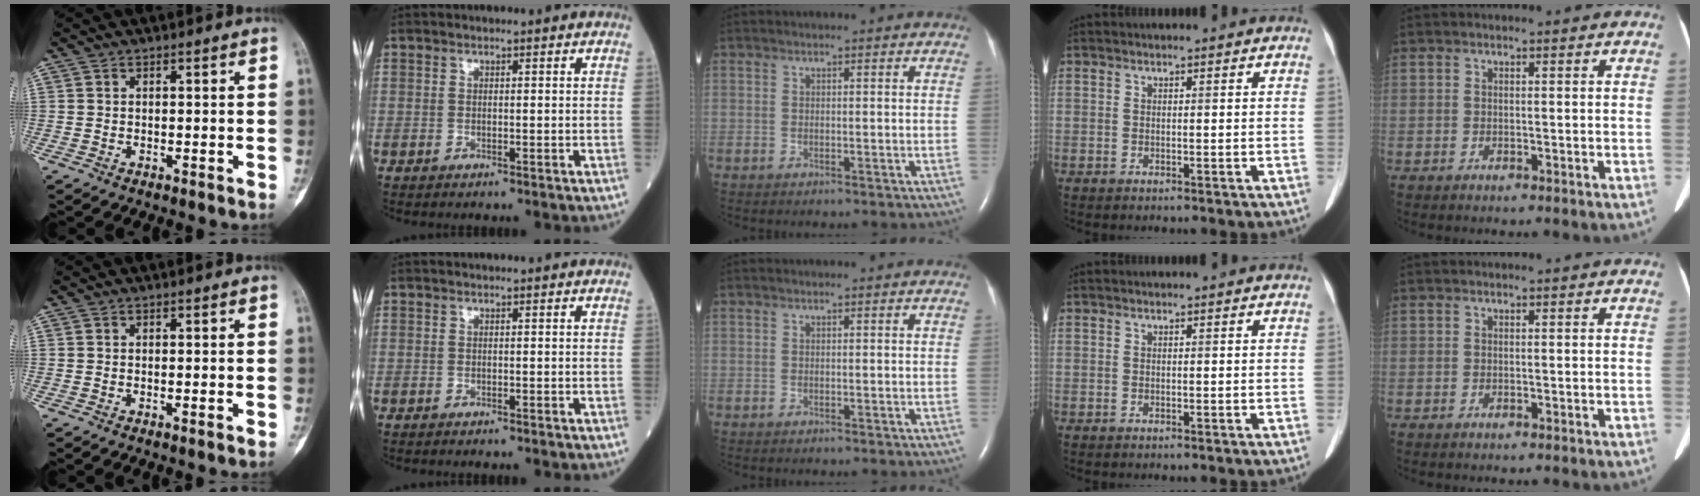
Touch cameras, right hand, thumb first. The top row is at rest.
{"thumb": {"total": 0.7, "force": [-0.3, 0.0, 0.6], "torque": [-0.013, -0.001, -0.002]}}